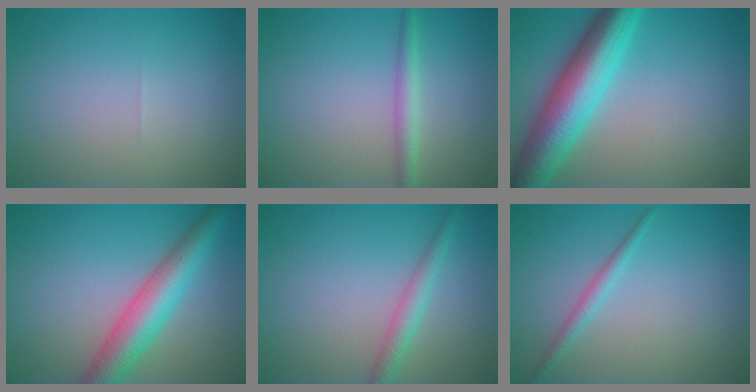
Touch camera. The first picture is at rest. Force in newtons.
{"total": 1.9, "press": 1.9, "slide": 0.0}
{"total": 8.8, "press": 8.8, "slide": 0.0}
{"total": 6.2, "press": 6.2, "slide": 0.1}
{"total": 2.2, "press": 2.2, "slide": 0.2}
{"total": 1.5, "press": 1.5, "slide": 0.0}